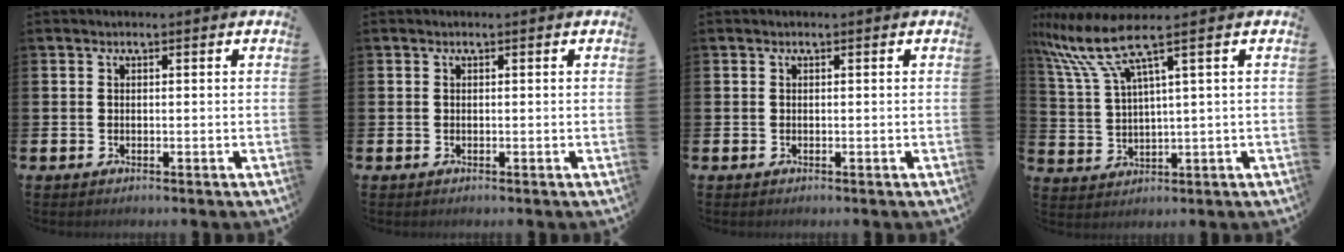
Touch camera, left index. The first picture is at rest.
{"total": 0.0}
{"total": 0.0}
{"total": 8.2, "force": [5.0, 1.1, 6.4], "torque": [-0.148, -0.022, 0.083]}